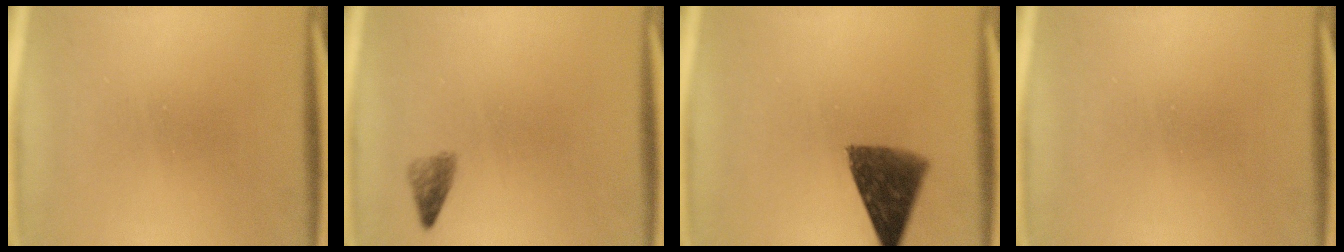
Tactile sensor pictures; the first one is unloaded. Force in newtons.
{"total": 1.7}
{"total": 9.6}
{"total": 0.0}